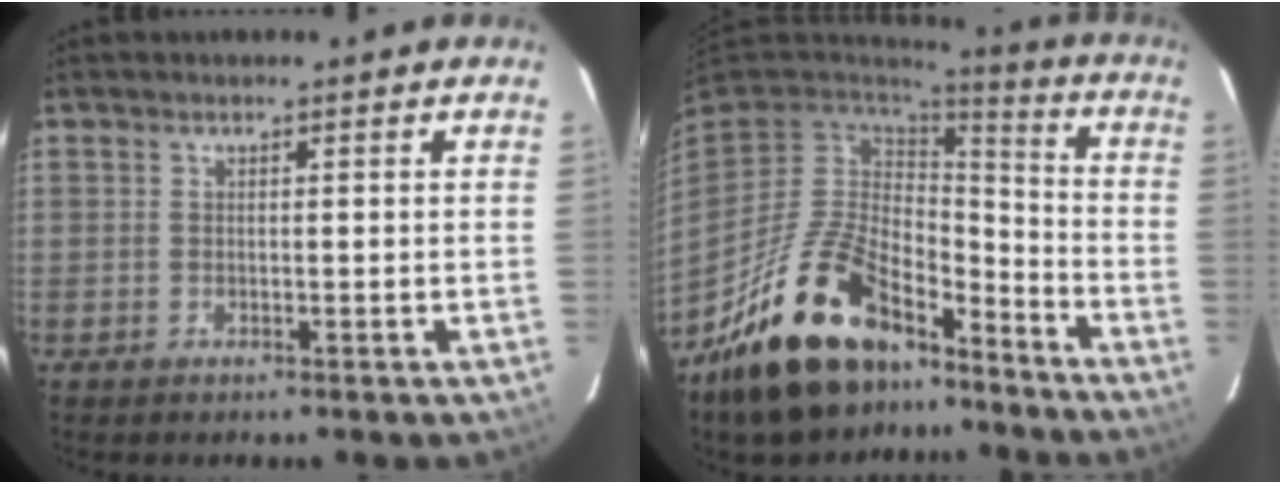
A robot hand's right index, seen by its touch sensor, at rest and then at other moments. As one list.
[{"total": 22.6, "force": [-15.2, 10.7, 12.8], "torque": [-0.258, 0.002, -0.241]}]